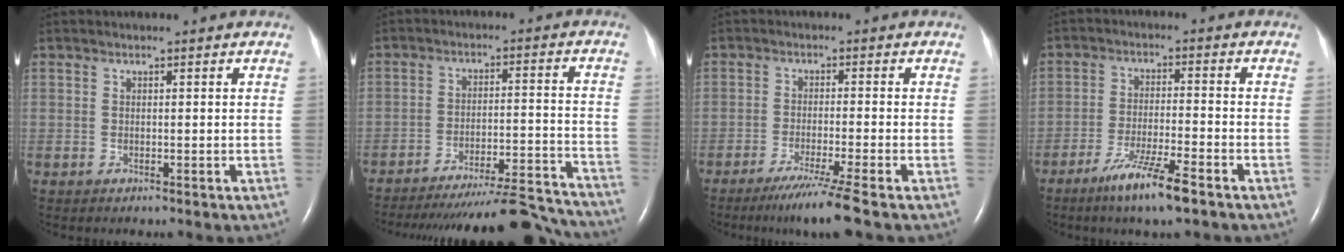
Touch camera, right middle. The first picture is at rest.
{"total": 21.2, "force": [-20.3, 1.3, 5.7], "torque": [-0.063, -0.002, -0.277]}
{"total": 6.7, "force": [-5.0, -1.7, 4.2], "torque": [-0.070, -0.023, -0.088]}
{"total": 8.0, "force": [-5.3, 0.2, 6.0], "torque": [-0.118, -0.018, -0.094]}